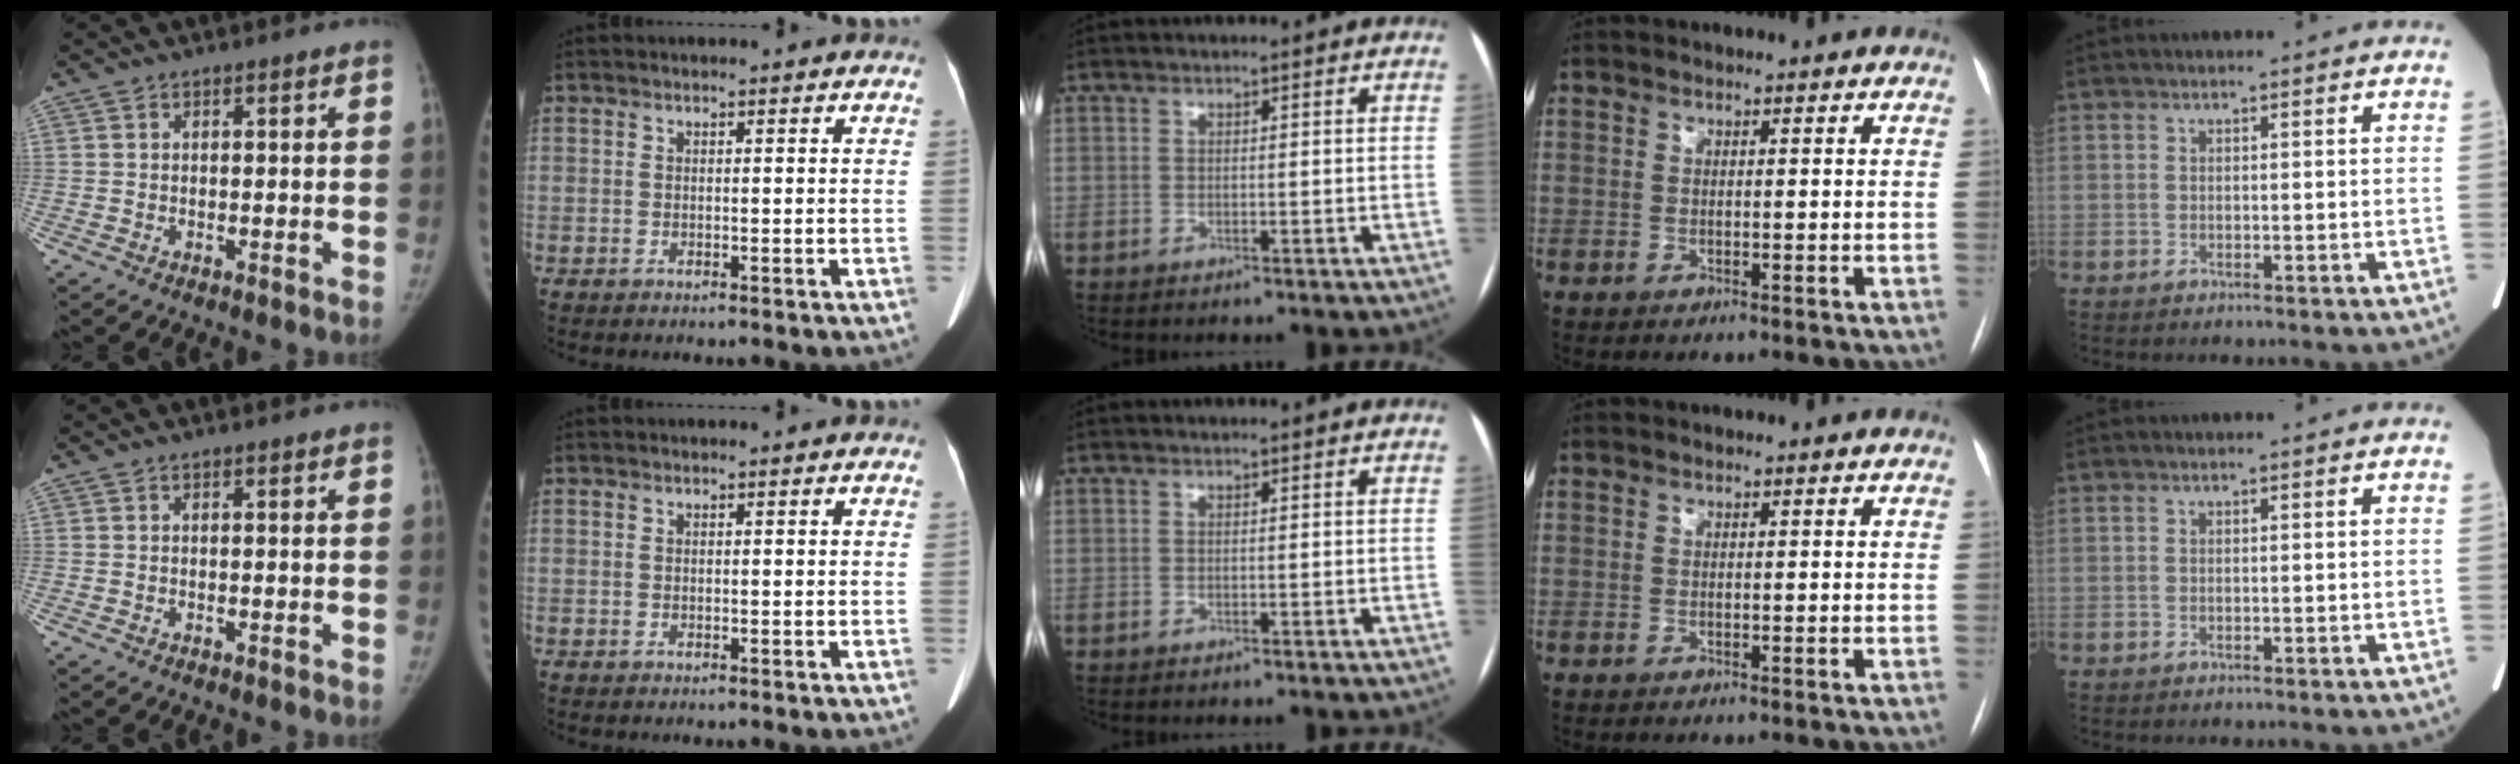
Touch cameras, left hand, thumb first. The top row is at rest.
{}